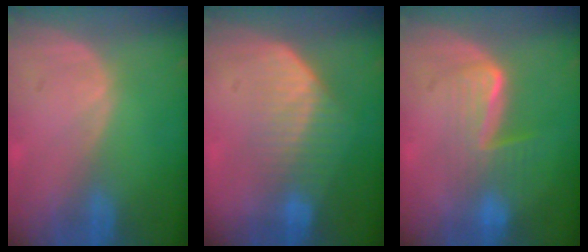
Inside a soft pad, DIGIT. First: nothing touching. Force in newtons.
{"total": 7.2, "press": 6.1, "slide": 3.8}
{"total": 6.6, "press": 5.9, "slide": 3.0}